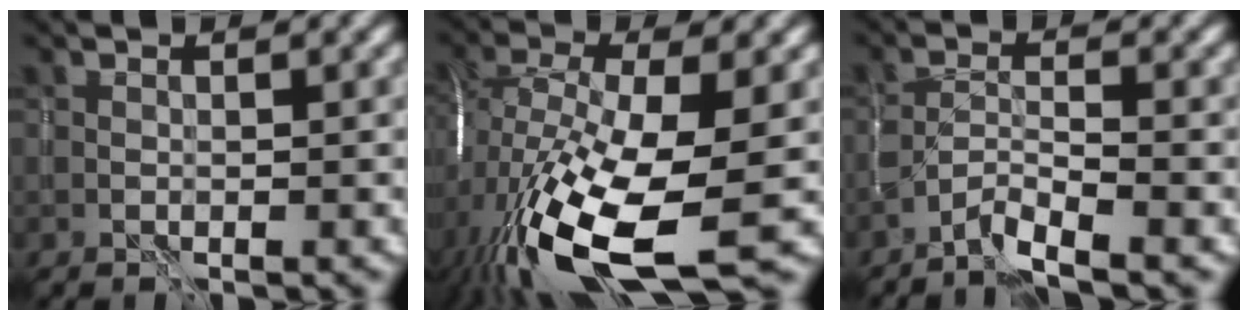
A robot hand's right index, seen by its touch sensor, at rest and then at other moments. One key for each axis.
{"total": 16.8, "fx": -5.1, "fy": 7.1, "fz": 14.4, "tx": -0.307, "ty": -0.041, "tz": -0.082}
{"total": 3.3, "fx": -2.5, "fy": 0.5, "fz": 2.1, "tx": -0.040, "ty": 0.001, "tz": -0.056}